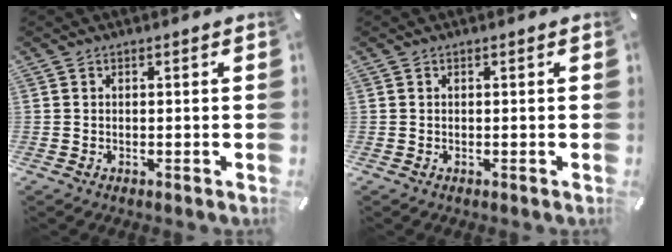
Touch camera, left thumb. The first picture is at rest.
{"total": 0.0}